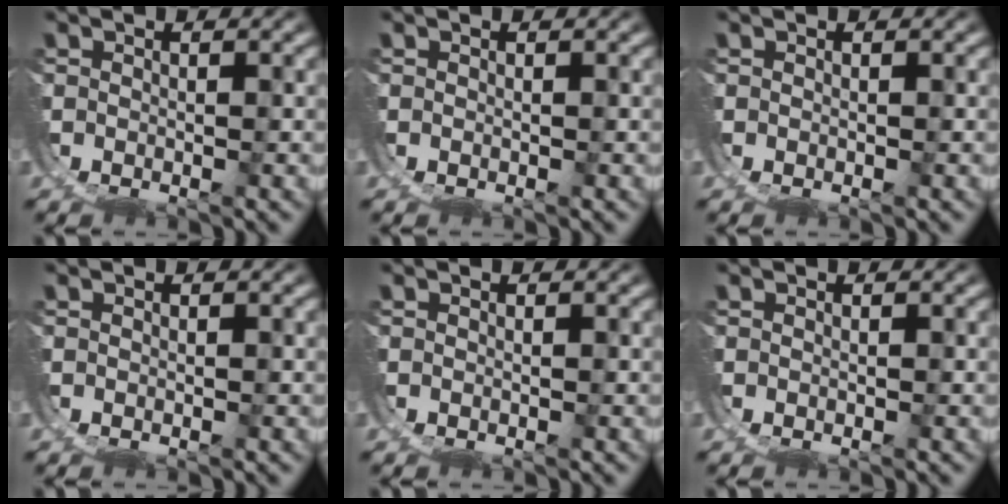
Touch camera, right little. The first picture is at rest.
{"total": 0.0}
{"total": 0.0}
{"total": 0.0}
{"total": 0.0}
{"total": 0.0}